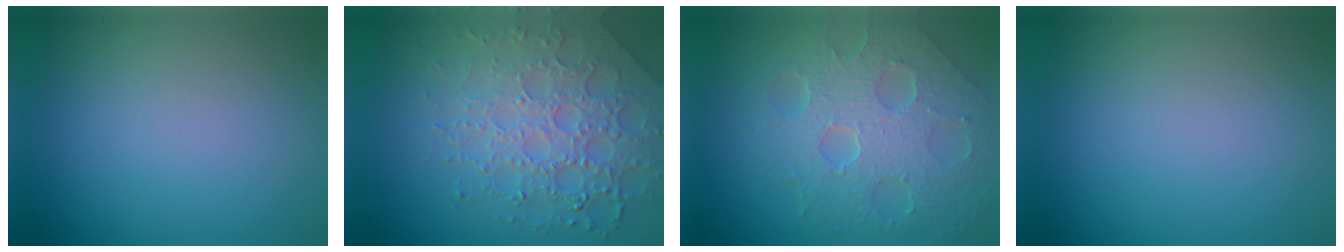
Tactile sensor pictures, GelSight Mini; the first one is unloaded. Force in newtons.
{"total": 7.3, "press": 5.2, "slide": 5.2}
{"total": 8.3, "press": 5.8, "slide": 5.9}
{"total": 0.0}